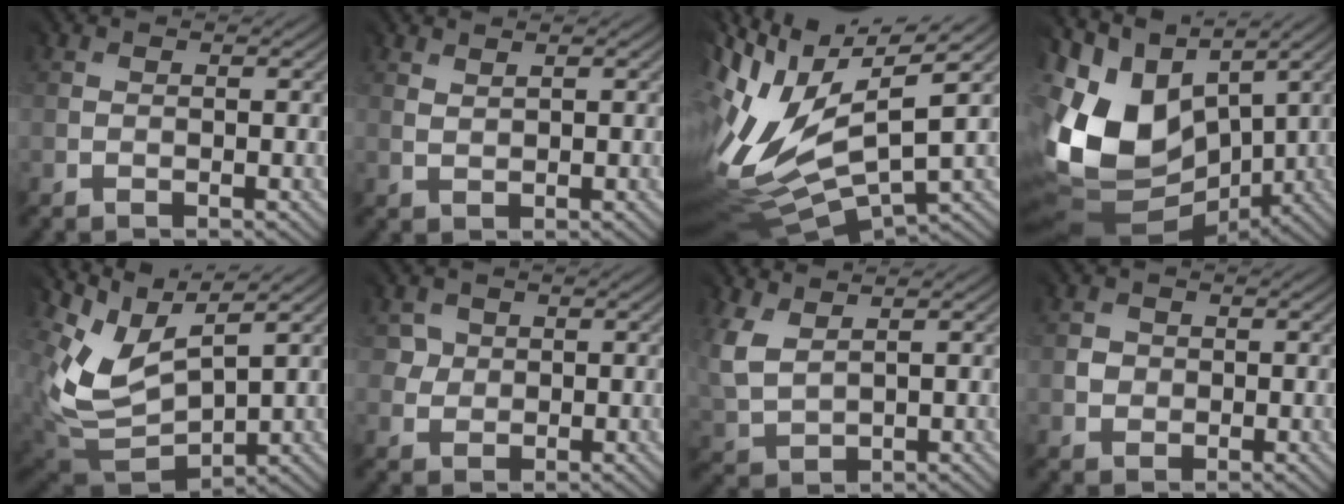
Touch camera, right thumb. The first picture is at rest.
{"total": 2.0, "force": [1.8, -0.1, -0.7], "torque": [0.013, 0.006, 0.039]}
{"total": 14.0, "force": [2.3, 5.8, 12.6], "torque": [-0.279, -0.017, 0.072]}
{"total": 13.8, "force": [2.5, 9.9, 9.4], "torque": [-0.238, 0.013, 0.043]}
{"total": 6.8, "force": [4.5, 3.9, 3.2], "torque": [-0.089, 0.001, 0.094]}
{"total": 2.8, "force": [1.2, 2.1, -1.4], "torque": [0.022, -0.003, 0.021]}
{"total": 4.7, "force": [3.4, 2.7, 1.9], "torque": [-0.082, 0.008, 0.073]}
{"total": 1.8, "force": [0.2, 1.5, -1.0], "torque": [0.021, -0.003, 0.005]}